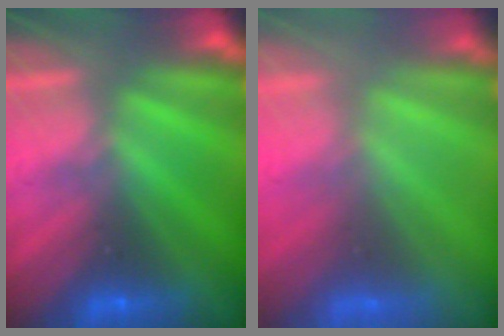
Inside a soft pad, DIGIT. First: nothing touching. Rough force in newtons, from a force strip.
{"total": 7.9}